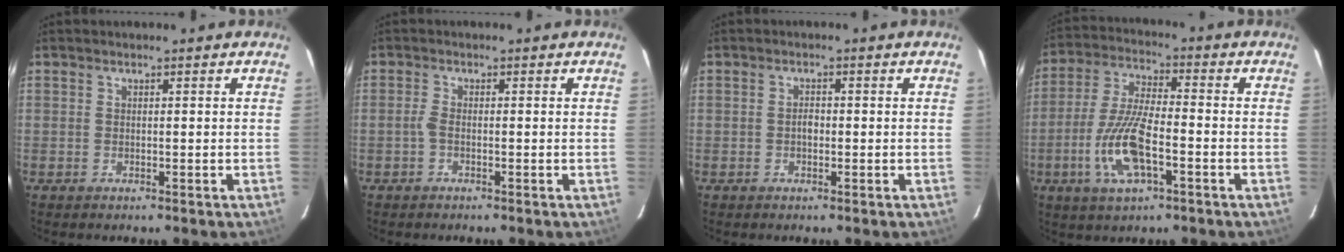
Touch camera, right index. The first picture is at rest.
{"total": 1.2, "force": [-0.6, 0.3, 1.0], "torque": [-0.023, 0.003, -0.014]}
{"total": 1.3, "force": [-0.3, 0.8, 0.9], "torque": [-0.016, 0.005, -0.005]}
{"total": 12.5, "force": [-4.5, 3.9, 11.0], "torque": [-0.234, -0.006, -0.086]}